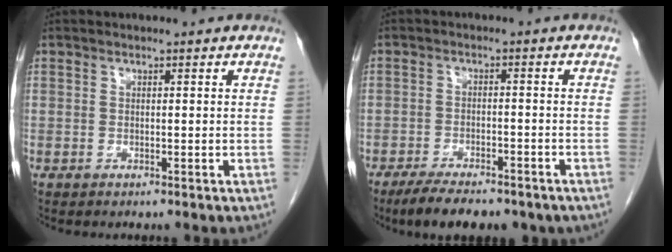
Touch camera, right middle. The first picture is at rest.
{"total": 10.2, "force": [-7.9, 3.4, 5.5], "torque": [-0.076, -0.006, -0.110]}